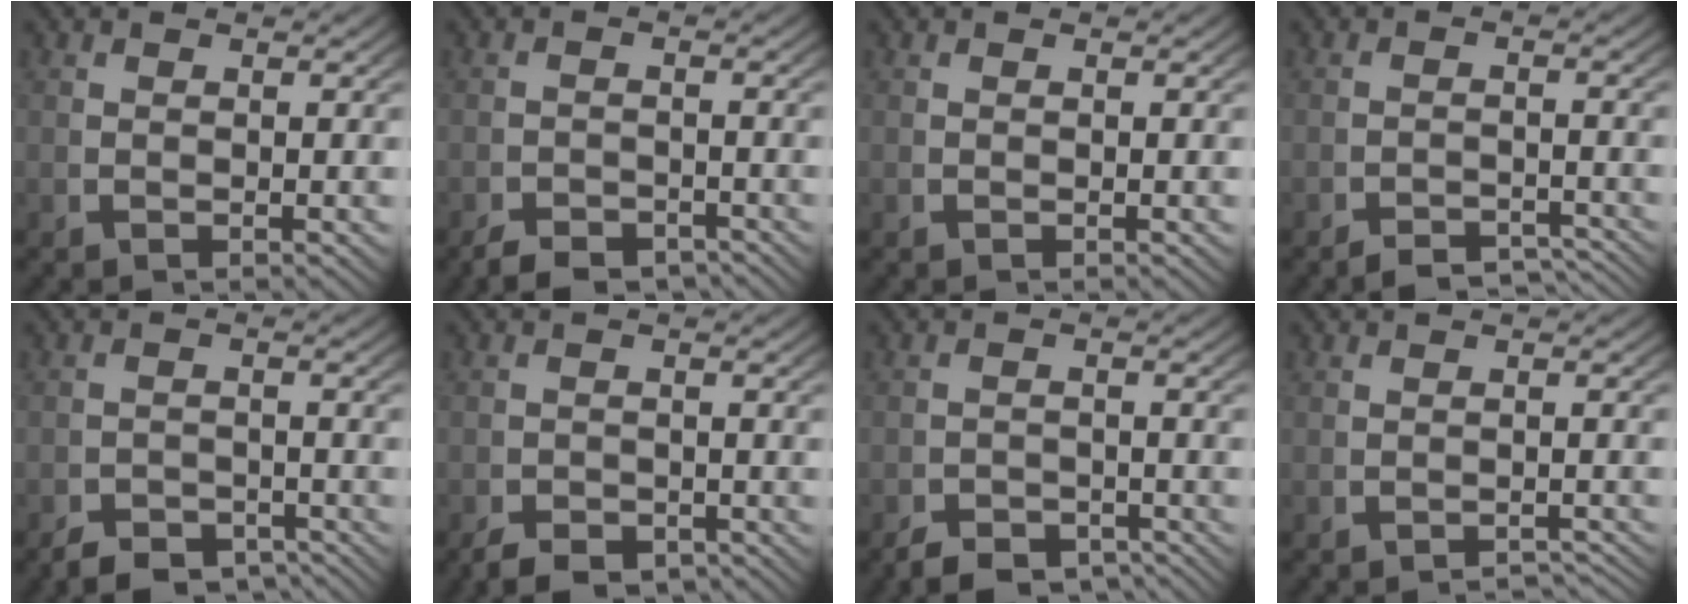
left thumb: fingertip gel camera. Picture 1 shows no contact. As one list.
[{"total": 2.9, "force": [-2.6, 0.9, 0.7], "torque": [0.000, -0.010, -0.046]}, {"total": 0.0}, {"total": 4.1, "force": [-3.6, 1.2, 1.4], "torque": [-0.014, -0.013, -0.058]}, {"total": 4.5, "force": [-3.8, 2.0, 1.5], "torque": [-0.010, -0.022, -0.060]}, {"total": 2.9, "force": [-2.4, 1.2, 0.9], "torque": [-0.004, -0.013, -0.042]}, {"total": 4.1, "force": [-3.5, 1.7, 1.2], "torque": [-0.005, -0.019, -0.057]}, {"total": 4.5, "force": [-4.4, 0.8, 1.0], "torque": [-0.005, -0.007, -0.065]}]